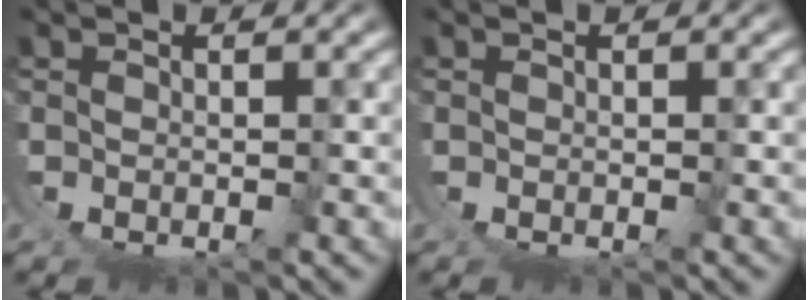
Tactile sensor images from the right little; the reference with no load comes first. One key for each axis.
{"total": 0.0}